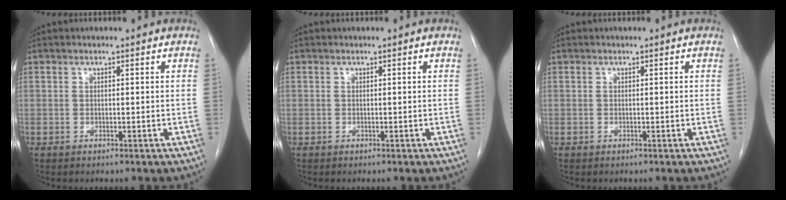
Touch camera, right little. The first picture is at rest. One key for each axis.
{"total": 0.0}
{"total": 0.0}